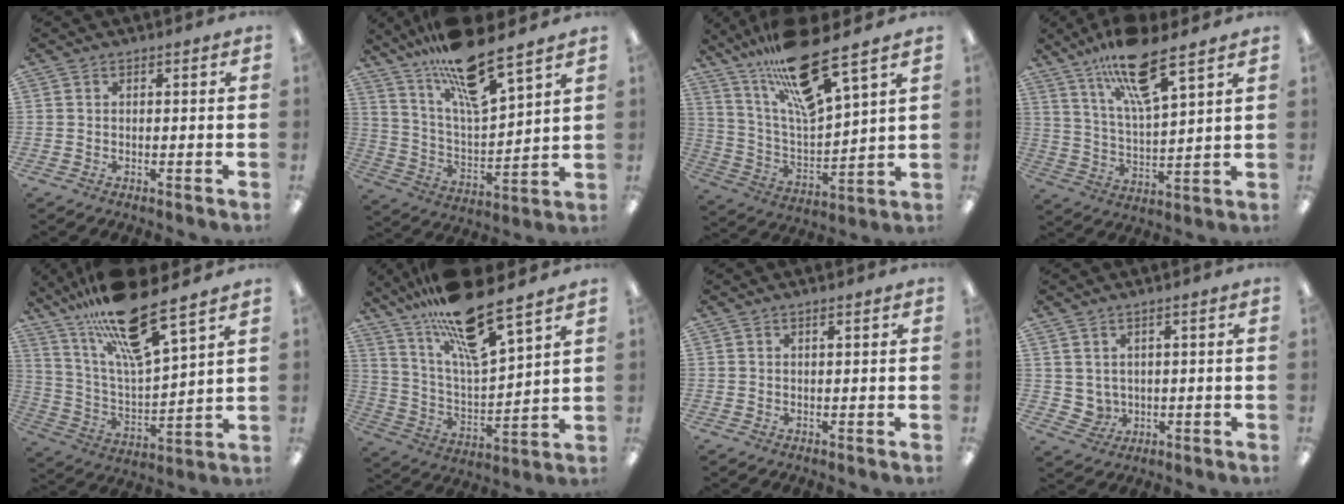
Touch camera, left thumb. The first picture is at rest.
{"total": 17.3, "force": [13.6, 3.3, 10.1], "torque": [-0.182, -0.089, 0.229]}
{"total": 19.9, "force": [14.8, 4.1, 12.6], "torque": [-0.236, -0.083, 0.249]}
{"total": 15.2, "force": [10.4, 3.9, 10.4], "torque": [-0.184, -0.046, 0.174]}
{"total": 19.9, "force": [15.3, 3.8, 12.2], "torque": [-0.222, -0.094, 0.255]}
{"total": 20.0, "force": [15.4, 4.1, 12.1], "torque": [-0.220, -0.096, 0.258]}
{"total": 0.9, "force": [0.6, 0.1, 0.6], "torque": [-0.013, 0.000, 0.011]}
{"total": 3.1, "force": [1.9, 2.4, 0.4], "torque": [-0.017, -0.010, 0.037]}